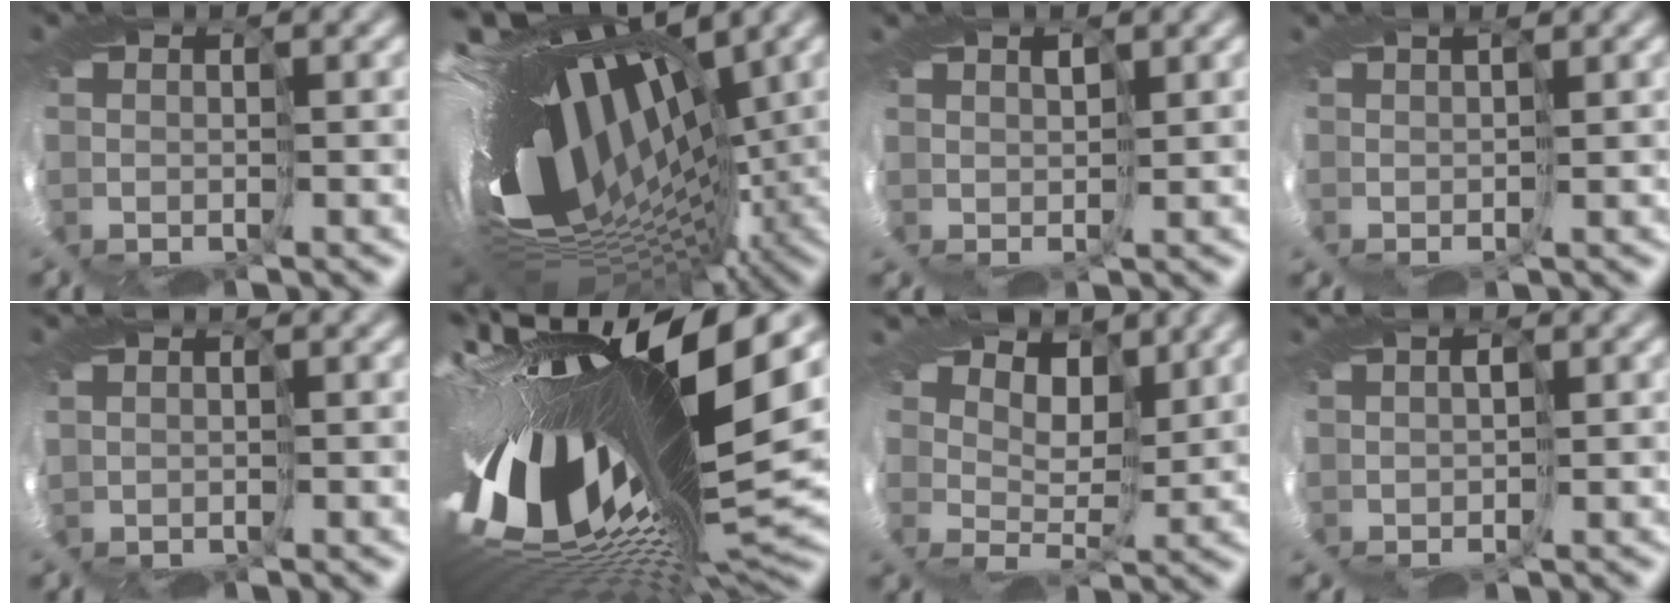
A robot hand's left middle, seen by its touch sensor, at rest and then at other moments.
{"total": 16.1, "force": [1.5, 7.3, 14.2], "torque": [-0.235, -0.015, 0.000]}
{"total": 2.5, "force": [1.2, -1.8, -1.3], "torque": [0.034, 0.013, 0.001]}
{"total": 2.3, "force": [1.2, -1.8, -0.8], "torque": [0.024, 0.014, 0.004]}
{"total": 0.6, "force": [0.3, -0.3, -0.3], "torque": [0.000, 0.003, 0.002]}
{"total": 15.8, "force": [-0.4, 4.3, 15.2], "torque": [-0.288, -0.057, -0.008]}
{"total": 4.5, "force": [4.2, 0.8, 1.2], "torque": [-0.012, 0.013, 0.036]}
{"total": 1.1, "force": [0.4, -0.8, -0.6], "torque": [0.023, 0.014, 0.002]}